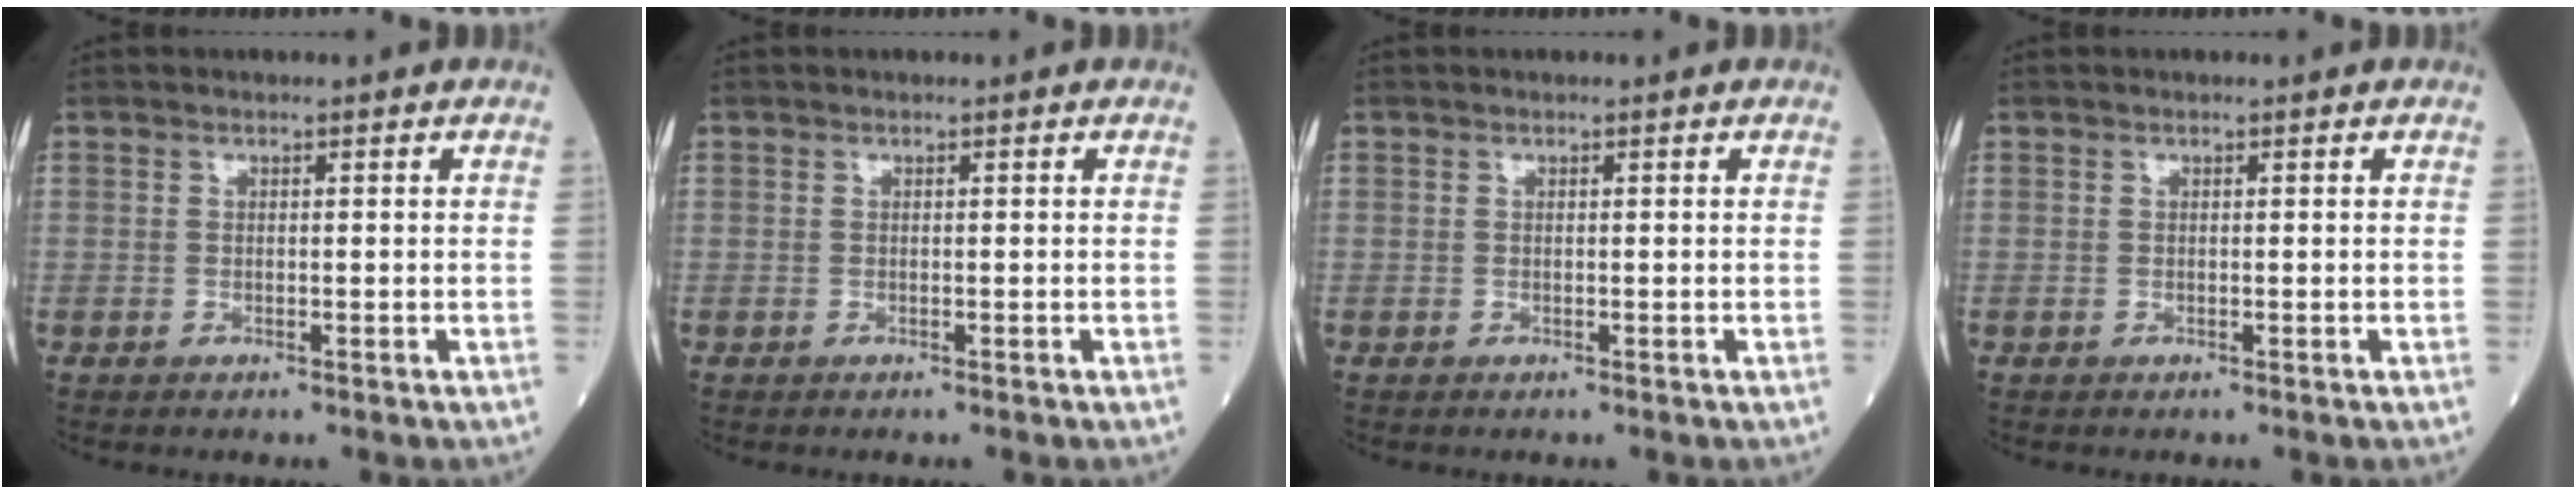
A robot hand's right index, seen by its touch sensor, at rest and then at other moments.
{"total": 0.0}
{"total": 0.0}
{"total": 0.0}